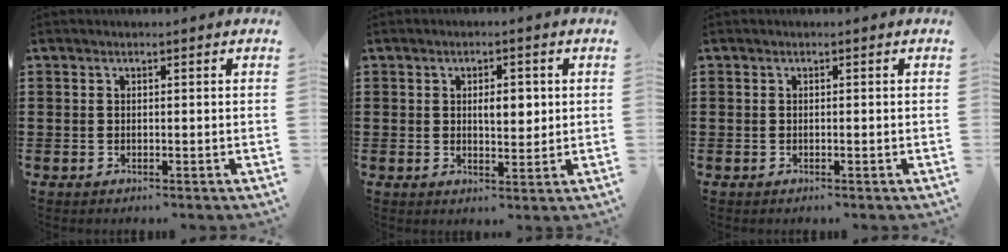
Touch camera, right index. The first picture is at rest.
{"total": 3.8, "force": [0.5, 1.8, 3.3], "torque": [-0.051, 0.003, 0.002]}
{"total": 0.0}